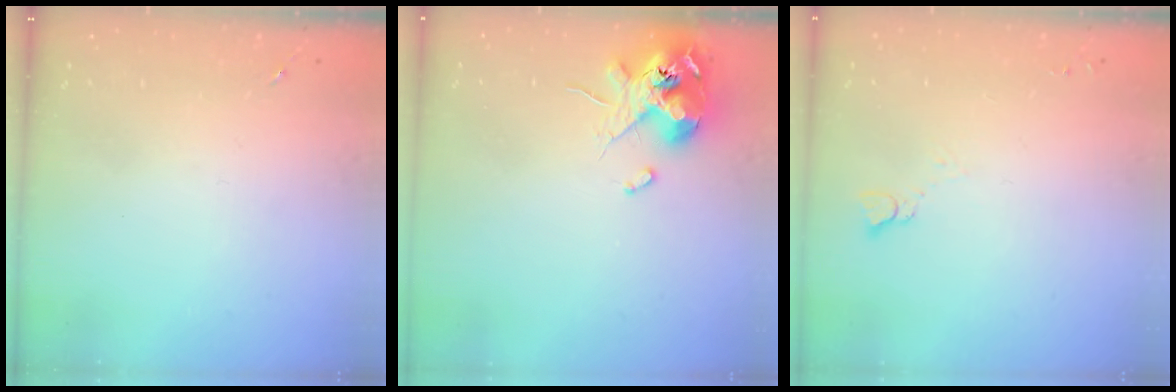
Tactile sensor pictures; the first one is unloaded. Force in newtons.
{"total": 12.1, "press": 11.9, "slide": 2.2}
{"total": 2.5, "press": 2.5, "slide": 0.2}